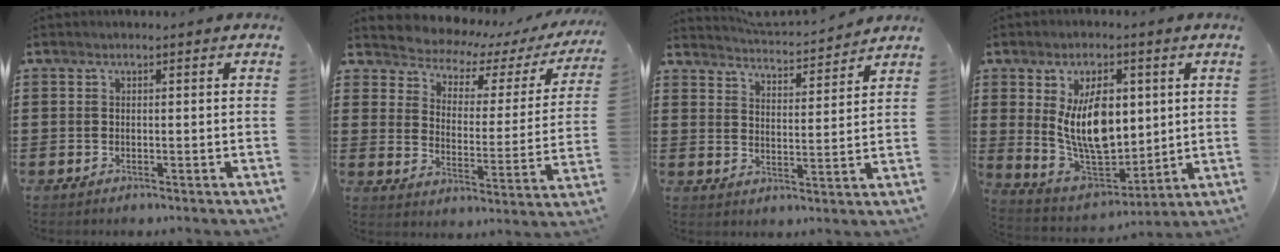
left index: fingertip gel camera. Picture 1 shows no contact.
{"total": 3.6, "force": [3.3, 1.3, 0.6], "torque": [-0.039, -0.034, 0.047]}
{"total": 3.5, "force": [3.4, -0.4, 0.1], "torque": [-0.021, -0.030, 0.056]}
{"total": 11.8, "force": [2.7, 6.8, 9.2], "torque": [-0.178, 0.002, 0.047]}